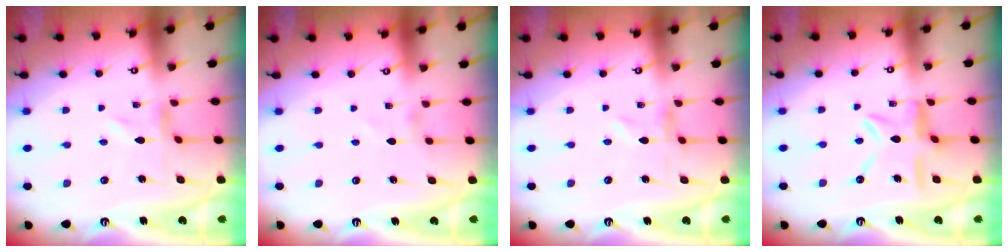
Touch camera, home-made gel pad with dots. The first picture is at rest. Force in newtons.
{"total": 1.0, "press": 1.0, "slide": 0.1}
{"total": 0.0}
{"total": 12.0, "press": 11.9, "slide": 1.0}